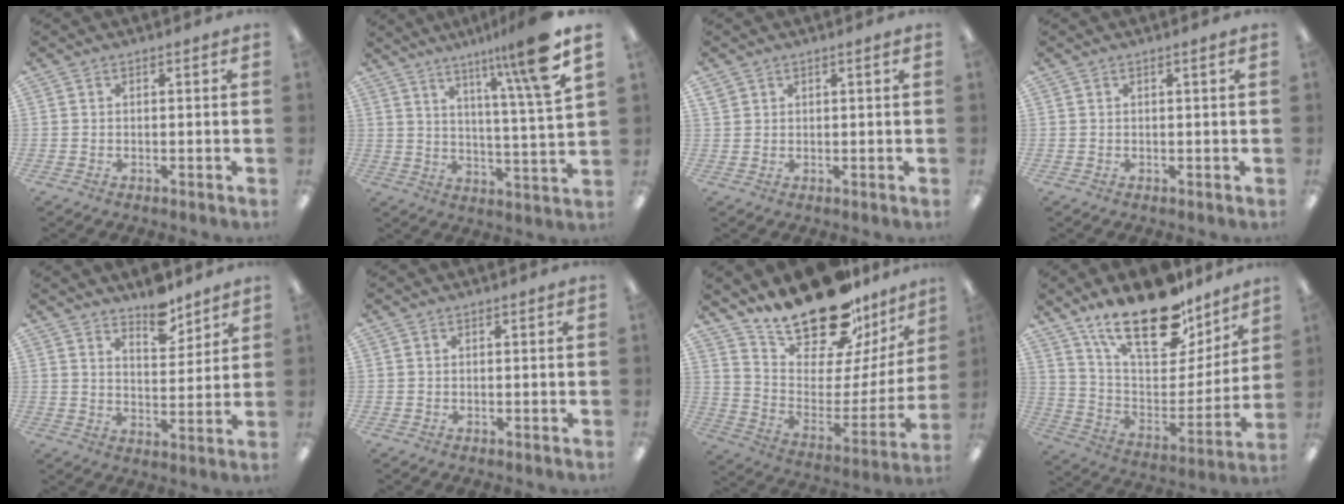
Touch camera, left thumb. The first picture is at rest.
{"total": 14.1, "force": [9.4, 0.1, 10.4], "torque": [-0.166, -0.049, 0.138]}
{"total": 1.8, "force": [1.3, 0.8, 0.9], "torque": [-0.021, 0.000, 0.025]}
{"total": 1.3, "force": [0.5, 0.1, 1.1], "torque": [-0.022, 0.002, 0.009]}
{"total": 8.2, "force": [6.8, 3.1, 3.3], "torque": [-0.028, -0.049, 0.115]}
{"total": 0.0}
{"total": 23.1, "force": [19.6, 8.3, 9.1], "torque": [-0.144, -0.144, 0.344]}
{"total": 24.6, "force": [17.7, 10.1, 13.7], "torque": [-0.211, -0.116, 0.308]}